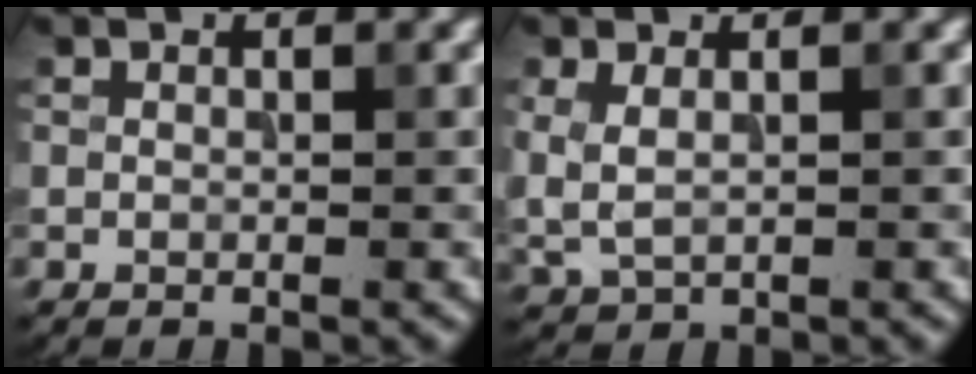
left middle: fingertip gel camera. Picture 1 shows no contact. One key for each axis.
{"total": 2.3, "fx": 0.4, "fy": 1.3, "fz": 1.9, "tx": -0.049, "ty": -0.001, "tz": 0.013}